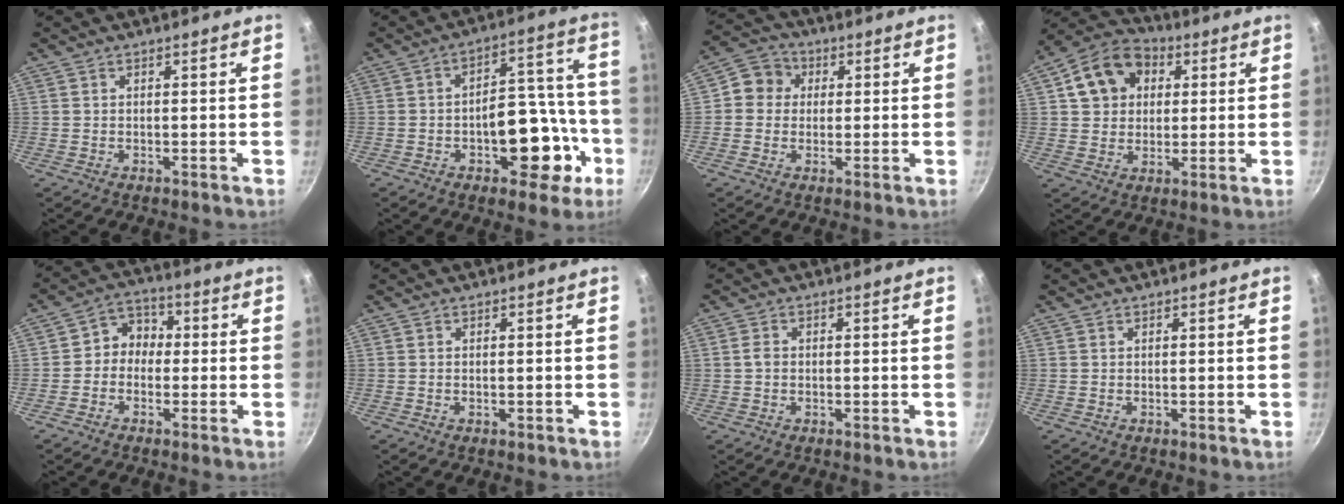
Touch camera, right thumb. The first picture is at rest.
{"total": 15.9, "force": [-5.6, 9.0, 11.9], "torque": [-0.102, 0.061, -0.072]}
{"total": 6.6, "force": [0.8, 6.0, 2.5], "torque": [-0.007, 0.013, -0.006]}
{"total": 13.0, "force": [3.7, 10.4, 6.9], "torque": [-0.094, 0.018, 0.050]}
{"total": 5.8, "force": [-0.6, 5.1, 2.7], "torque": [-0.009, 0.020, -0.029]}
{"total": 0.5, "force": [-0.2, 0.2, 0.5], "torque": [-0.008, 0.003, -0.004]}
{"total": 1.8, "force": [0.0, 1.4, 1.1], "torque": [-0.018, 0.004, -0.003]}
{"total": 0.0}